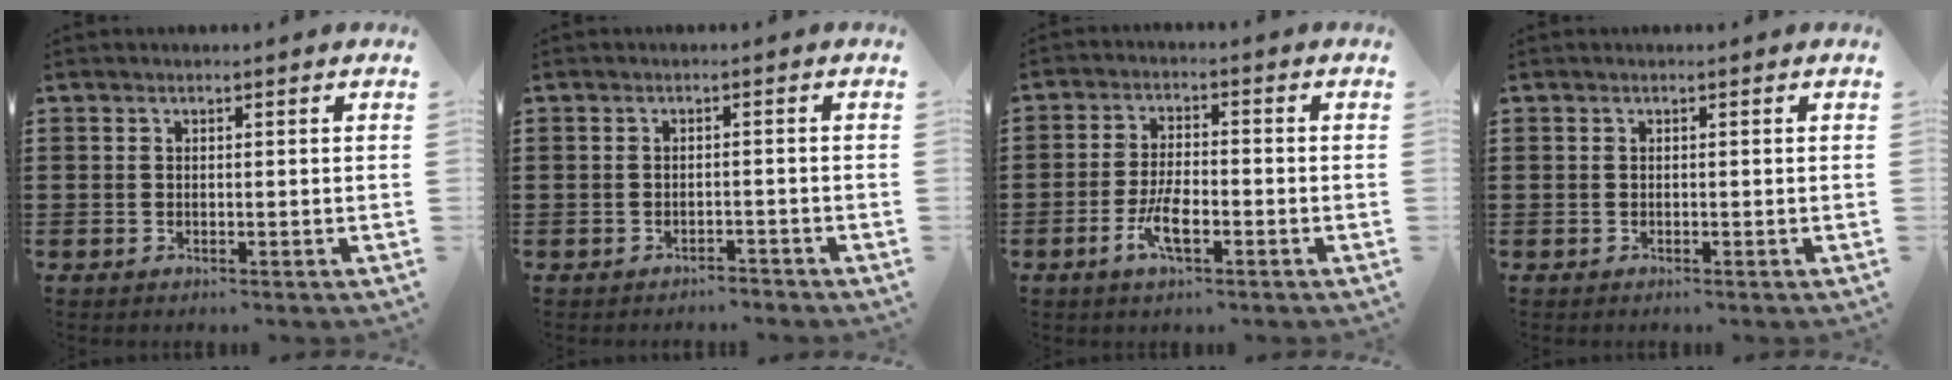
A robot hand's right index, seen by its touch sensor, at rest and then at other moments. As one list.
[{"total": 1.6, "force": [-1.6, 0.2, 0.0], "torque": [-0.007, 0.001, -0.035]}, {"total": 5.6, "force": [-2.5, 1.9, 4.7], "torque": [-0.103, -0.005, -0.050]}, {"total": 0.0}]